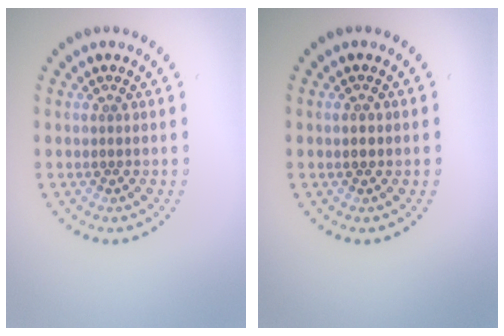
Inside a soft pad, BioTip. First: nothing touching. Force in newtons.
{"total": 1.2, "press": 1.2, "slide": 0.1}